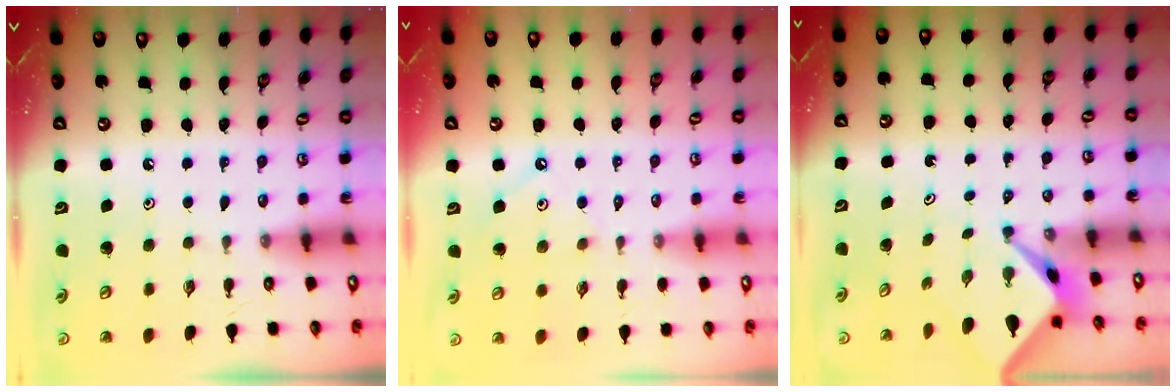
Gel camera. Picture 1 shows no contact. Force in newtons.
{"total": 2.4, "press": 2.3, "slide": 0.5}
{"total": 2.5, "press": 2.5, "slide": 0.2}